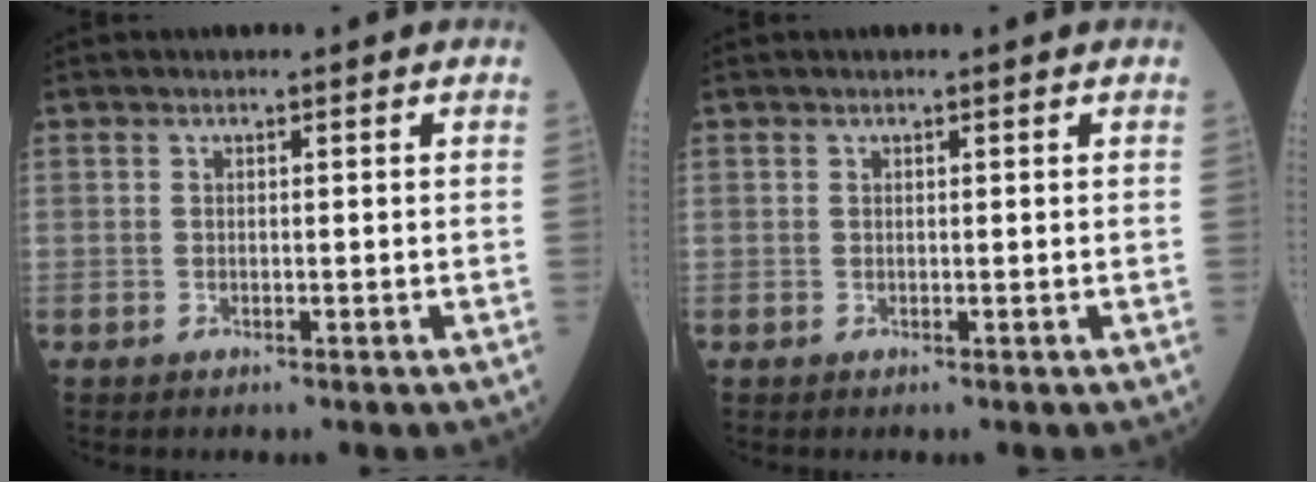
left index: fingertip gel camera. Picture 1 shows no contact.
{"total": 0.0}